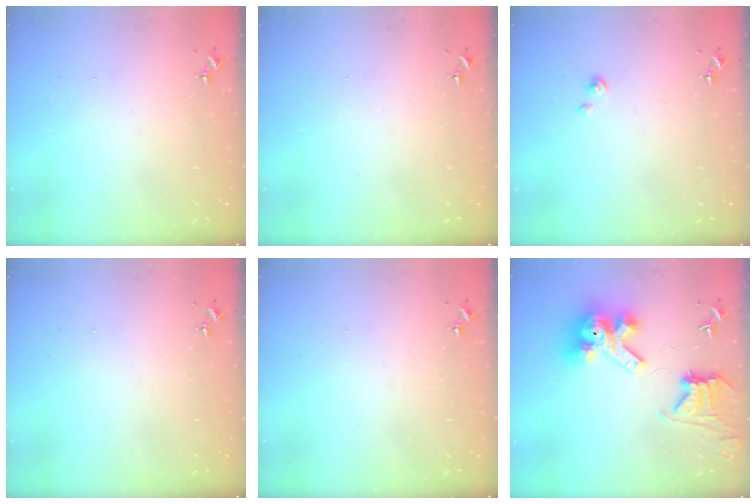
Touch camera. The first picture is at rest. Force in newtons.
{"total": 0.0}
{"total": 1.0, "press": 1.0, "slide": 0.2}
{"total": 0.0}
{"total": 0.0}
{"total": 15.1, "press": 15.0, "slide": 1.7}